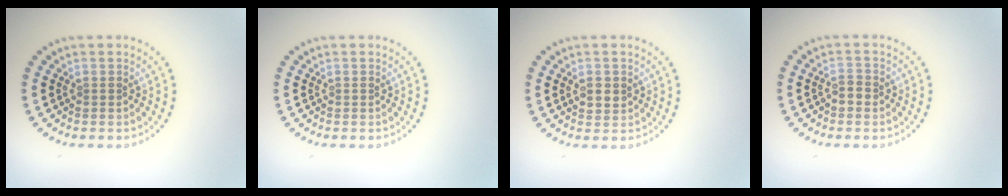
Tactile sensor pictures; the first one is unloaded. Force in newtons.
{"total": 0.0}
{"total": 1.6, "press": 1.6, "slide": 0.3}
{"total": 1.2, "press": 1.2, "slide": 0.2}